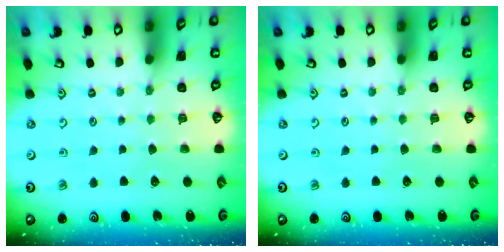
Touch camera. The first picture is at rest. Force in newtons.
{"total": 0.0}